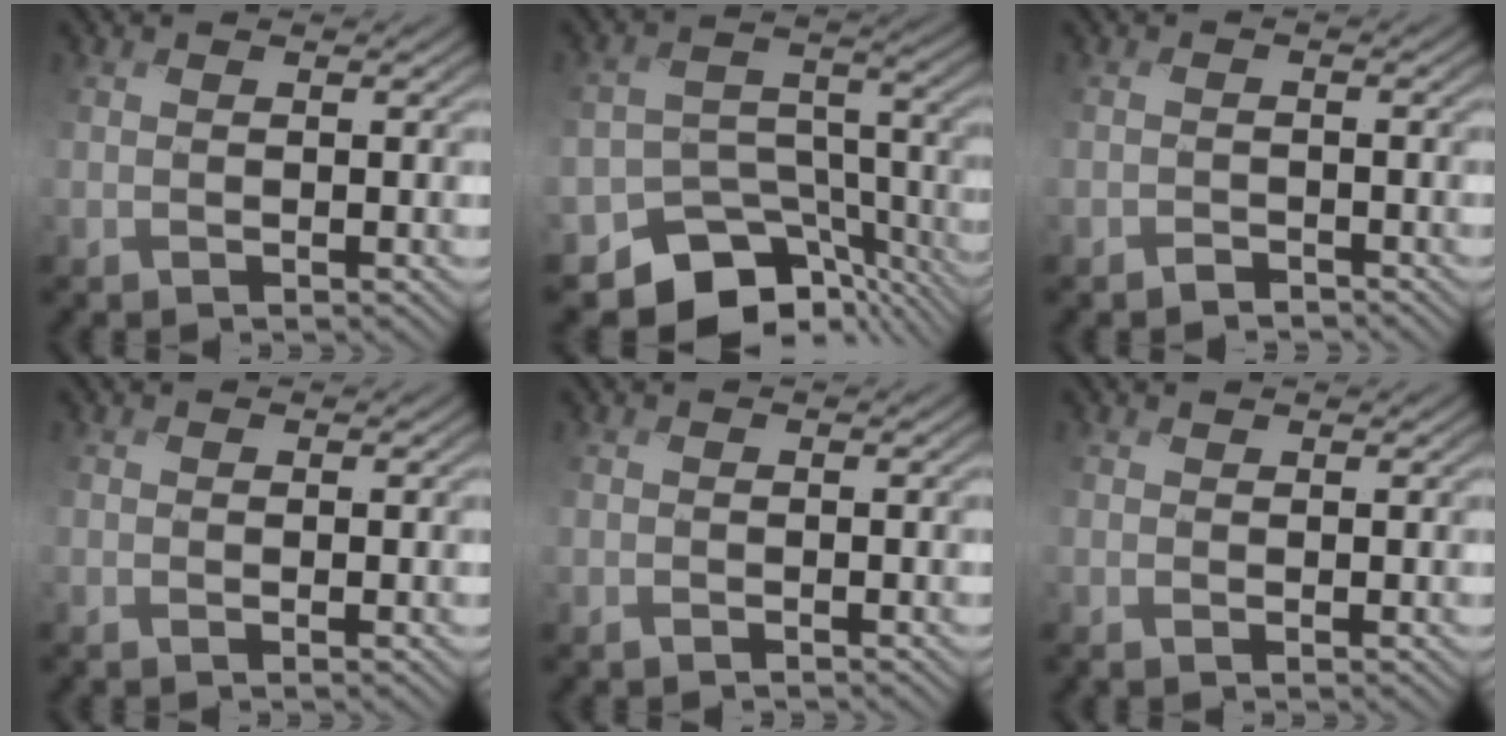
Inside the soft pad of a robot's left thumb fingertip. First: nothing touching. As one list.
[{"total": 11.0, "force": [-8.1, 6.2, 4.1], "torque": [-0.073, -0.016, -0.121]}, {"total": 1.9, "force": [-1.7, 0.7, 0.3], "torque": [0.000, 0.001, -0.037]}, {"total": 0.0}, {"total": 0.6, "force": [-0.5, 0.1, 0.0], "torque": [0.004, -0.002, -0.013]}, {"total": 0.5, "force": [0.4, -0.2, 0.2], "torque": [-0.005, 0.003, 0.011]}]